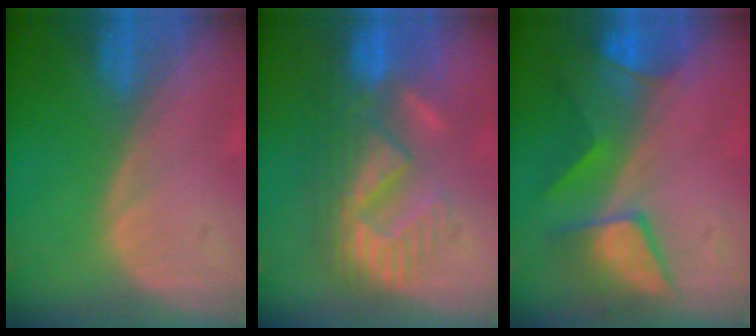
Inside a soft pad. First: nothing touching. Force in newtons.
{"total": 9.4, "press": 9.0, "slide": 2.7}
{"total": 7.5, "press": 7.2, "slide": 2.0}